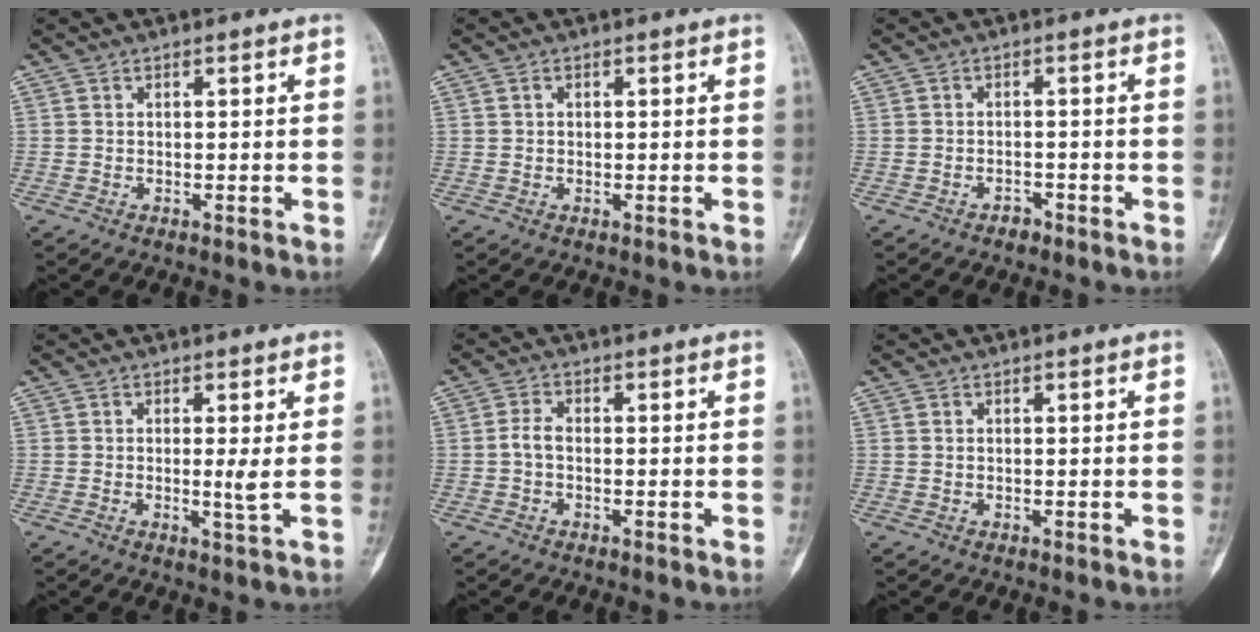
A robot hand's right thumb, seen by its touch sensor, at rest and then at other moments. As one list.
[{"total": 0.7, "force": [0.2, 0.5, 0.4], "torque": [-0.004, 0.001, 0.003]}, {"total": 1.7, "force": [-1.3, 0.9, 0.5], "torque": [-0.007, 0.009, -0.020]}, {"total": 2.2, "force": [0.1, -0.3, 2.2], "torque": [-0.042, -0.007, 0.000]}, {"total": 2.5, "force": [-0.6, 1.4, 2.0], "torque": [-0.040, 0.006, -0.017]}, {"total": 0.0}]